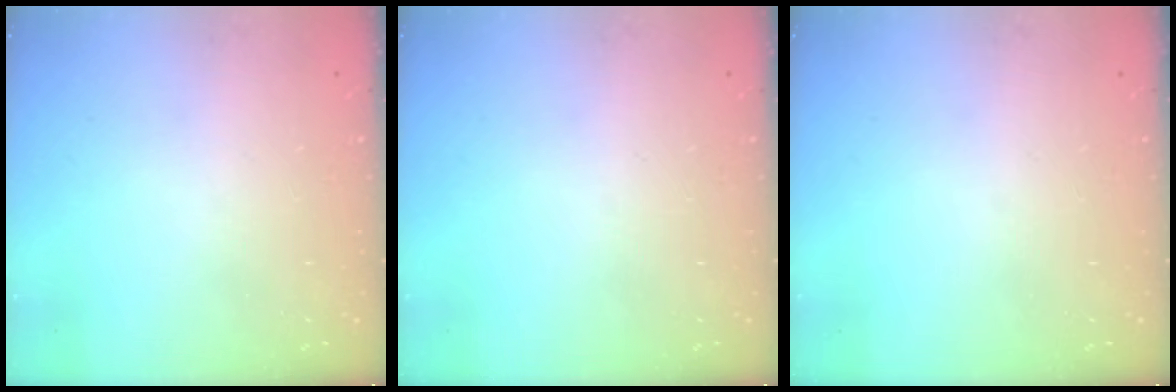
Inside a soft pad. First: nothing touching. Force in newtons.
{"total": 0.0}
{"total": 0.0}